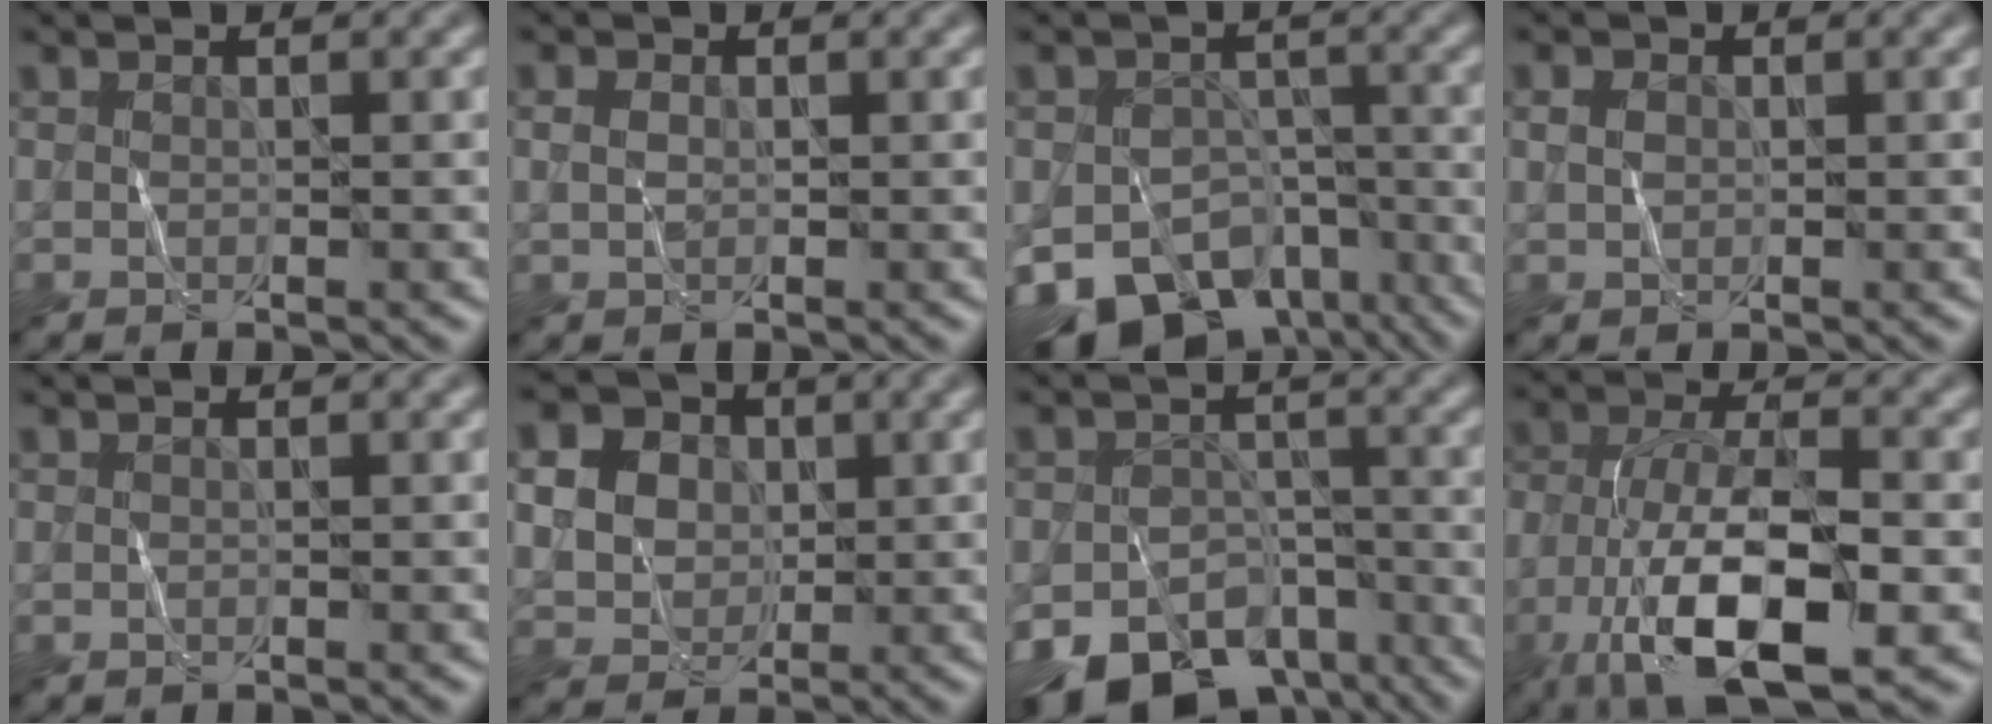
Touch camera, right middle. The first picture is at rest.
{"total": 1.3, "force": [0.2, 1.0, 0.8], "torque": [-0.018, 0.003, 0.004]}
{"total": 11.7, "force": [-6.5, 7.5, 6.2], "torque": [-0.099, -0.020, -0.102]}
{"total": 1.3, "force": [0.3, 1.1, 0.7], "torque": [-0.014, 0.004, 0.004]}
{"total": 0.0}
{"total": 7.1, "force": [1.9, 6.0, 3.3], "torque": [-0.071, 0.028, 0.033]}
{"total": 12.9, "force": [-8.9, 7.3, 5.8], "torque": [-0.091, -0.022, -0.133]}
{"total": 12.0, "force": [-5.2, 4.7, 9.7], "torque": [-0.189, -0.010, -0.094]}